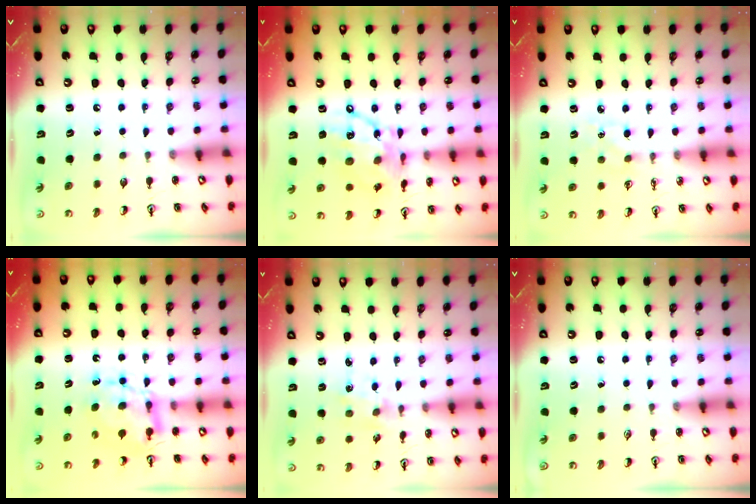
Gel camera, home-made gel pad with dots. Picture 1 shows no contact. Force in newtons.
{"total": 15.0, "press": 14.9, "slide": 1.2}
{"total": 5.7, "press": 5.7, "slide": 0.8}
{"total": 7.1, "press": 7.1, "slide": 0.2}
{"total": 1.2, "press": 1.2, "slide": 0.2}
{"total": 0.0}